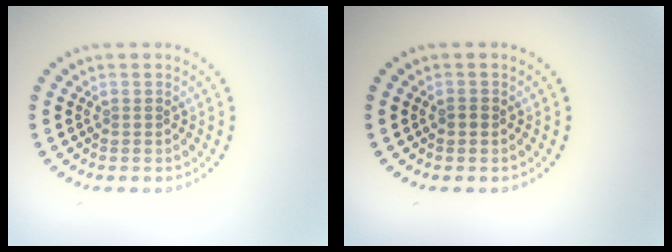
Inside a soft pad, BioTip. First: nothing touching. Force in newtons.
{"total": 0.8, "press": 0.7, "slide": 0.3}